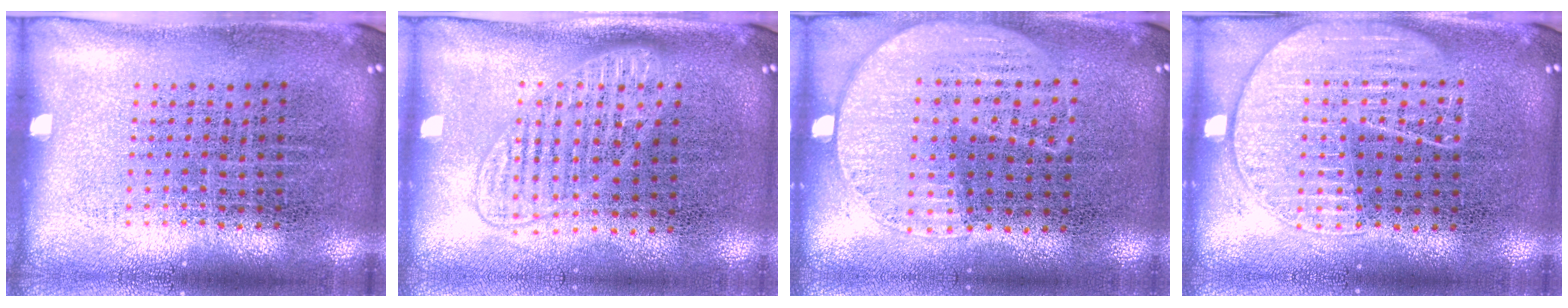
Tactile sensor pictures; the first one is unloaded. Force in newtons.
{"total": 1.4, "press": 1.3, "slide": 0.4}
{"total": 1.2, "press": 1.1, "slide": 0.5}
{"total": 2.6, "press": 2.6, "slide": 0.3}